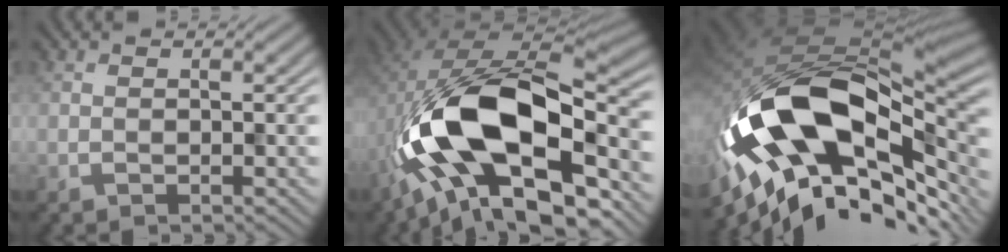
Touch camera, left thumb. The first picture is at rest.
{"total": 17.4, "force": [-5.1, 9.1, 14.0], "torque": [-0.251, -0.009, -0.088]}
{"total": 21.4, "force": [-5.5, 11.3, 17.3], "torque": [-0.333, -0.031, -0.092]}